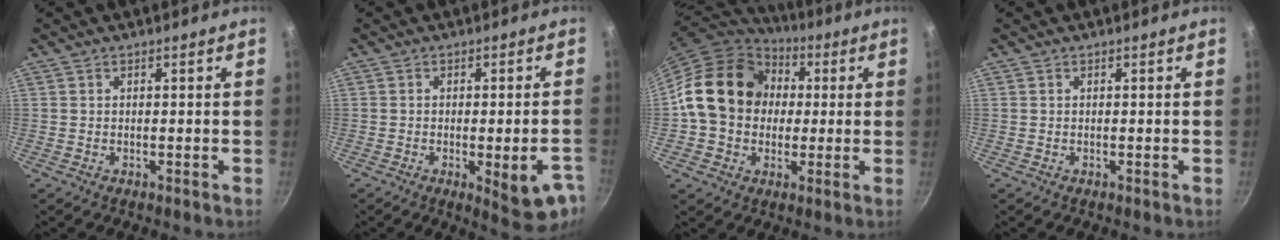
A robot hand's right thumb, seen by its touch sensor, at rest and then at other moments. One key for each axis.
{"total": 10.4, "fx": -3.8, "fy": 3.0, "fz": 9.2, "tx": -0.088, "ty": 0.007, "tz": -0.041}
{"total": 18.2, "fx": 1.9, "fy": 14.9, "fz": 10.2, "tx": -0.147, "ty": 0.029, "tz": 0.022}
{"total": 0.0}